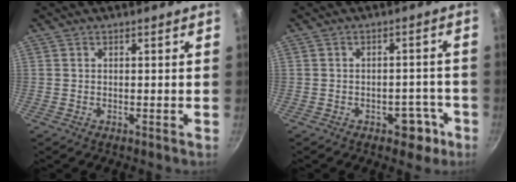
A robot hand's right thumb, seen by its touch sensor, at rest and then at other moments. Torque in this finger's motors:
{"motor_torque": [3.03, 1.98, 0.31, -0.70, 0.09]}